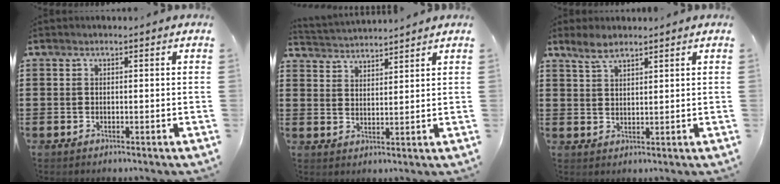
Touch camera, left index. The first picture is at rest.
{"total": 2.7, "force": [2.7, -0.1, -0.4], "torque": [-0.005, -0.015, 0.049]}
{"total": 3.2, "force": [2.4, 1.0, 1.8], "torque": [-0.041, 0.003, 0.045]}